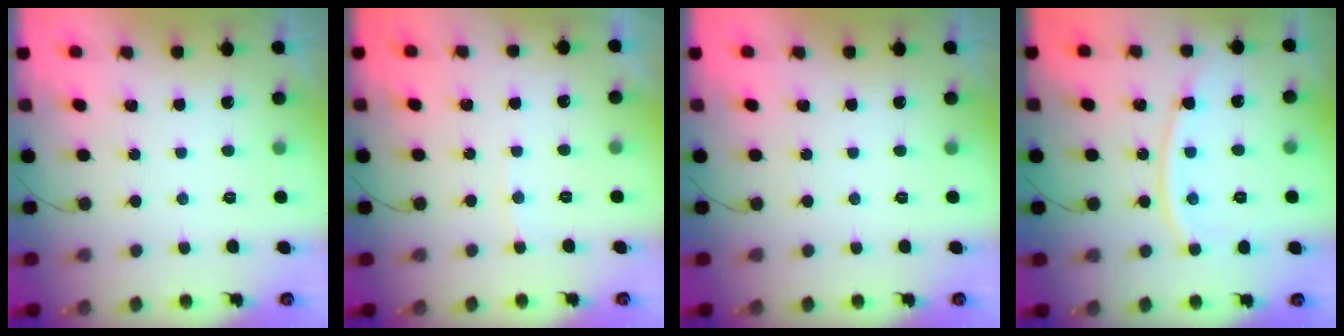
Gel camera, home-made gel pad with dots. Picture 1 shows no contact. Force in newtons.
{"total": 2.9, "press": 2.9, "slide": 0.3}
{"total": 0.0}
{"total": 10.9, "press": 10.8, "slide": 1.1}